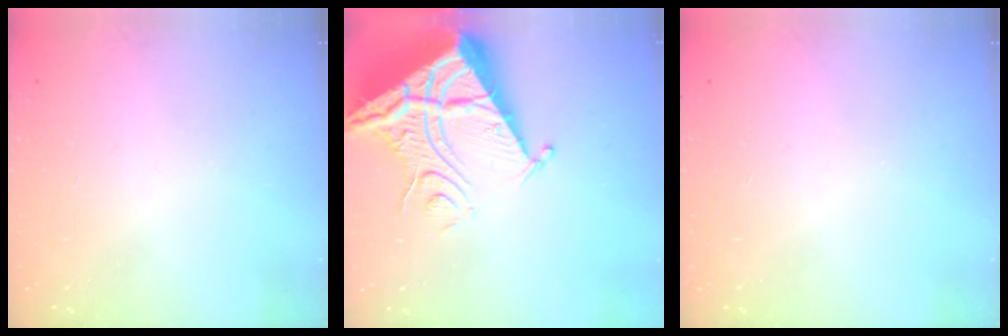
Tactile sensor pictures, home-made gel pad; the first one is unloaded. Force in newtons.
{"total": 12.7, "press": 12.6, "slide": 1.2}
{"total": 0.0}